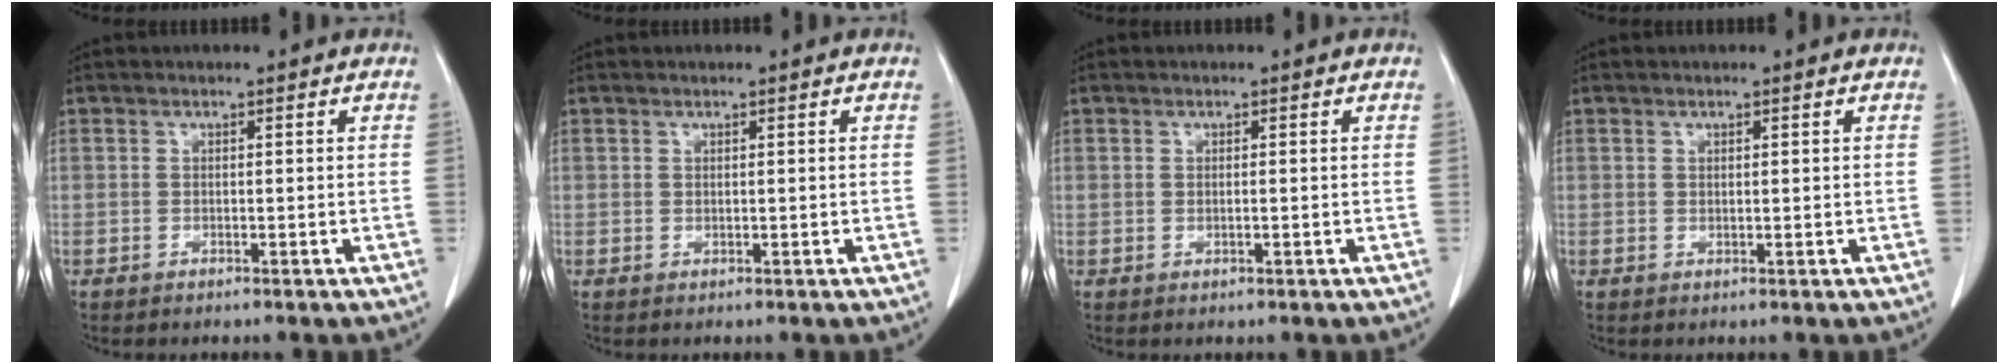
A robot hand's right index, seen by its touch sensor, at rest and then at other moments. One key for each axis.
{"total": 0.0}
{"total": 0.7, "fx": 0.0, "fy": 0.2, "fz": 0.7, "tx": -0.019, "ty": -0.004, "tz": 0.002}
{"total": 0.7, "fx": 0.3, "fy": 0.2, "fz": 0.6, "tx": -0.013, "ty": -0.002, "tz": 0.006}